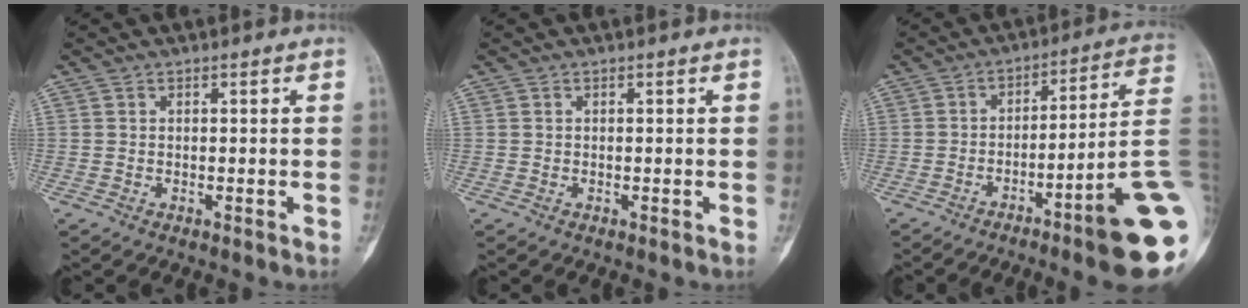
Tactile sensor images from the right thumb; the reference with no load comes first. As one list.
[{"total": 0.0}, {"total": 16.6, "force": [-6.1, 0.7, 15.4], "torque": [-0.159, 0.035, -0.091]}]